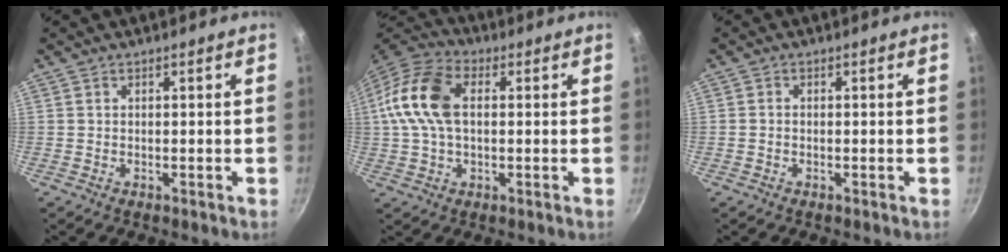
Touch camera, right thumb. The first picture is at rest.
{"total": 14.0, "force": [1.7, 8.6, 10.8], "torque": [-0.205, 0.028, 0.016]}
{"total": 0.7, "force": [-0.3, 0.6, 0.3], "torque": [-0.007, 0.003, -0.007]}